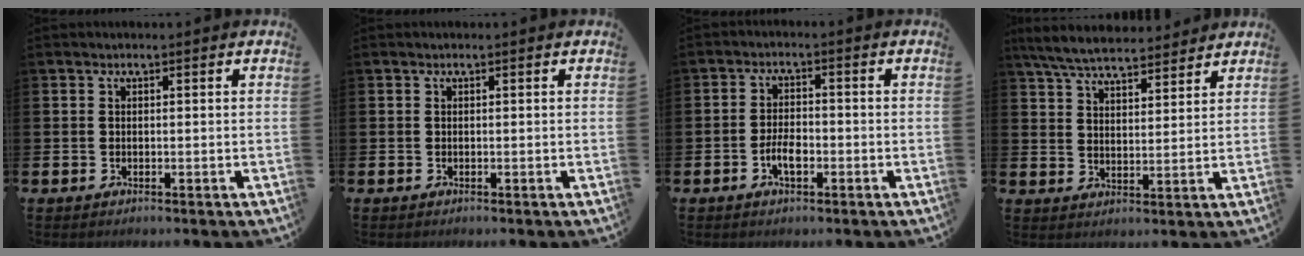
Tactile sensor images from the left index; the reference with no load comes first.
{"total": 0.0}
{"total": 3.2, "force": [-1.2, 1.5, 2.6], "torque": [-0.045, 0.004, -0.022]}
{"total": 6.8, "force": [6.5, 1.2, 1.7], "torque": [-0.060, -0.028, 0.118]}